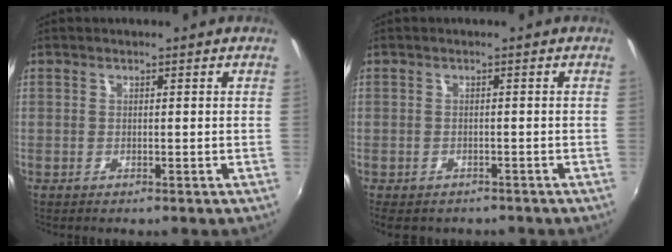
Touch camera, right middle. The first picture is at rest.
{"total": 5.6, "force": [-4.2, 2.6, 2.6], "torque": [-0.064, -0.030, -0.056]}